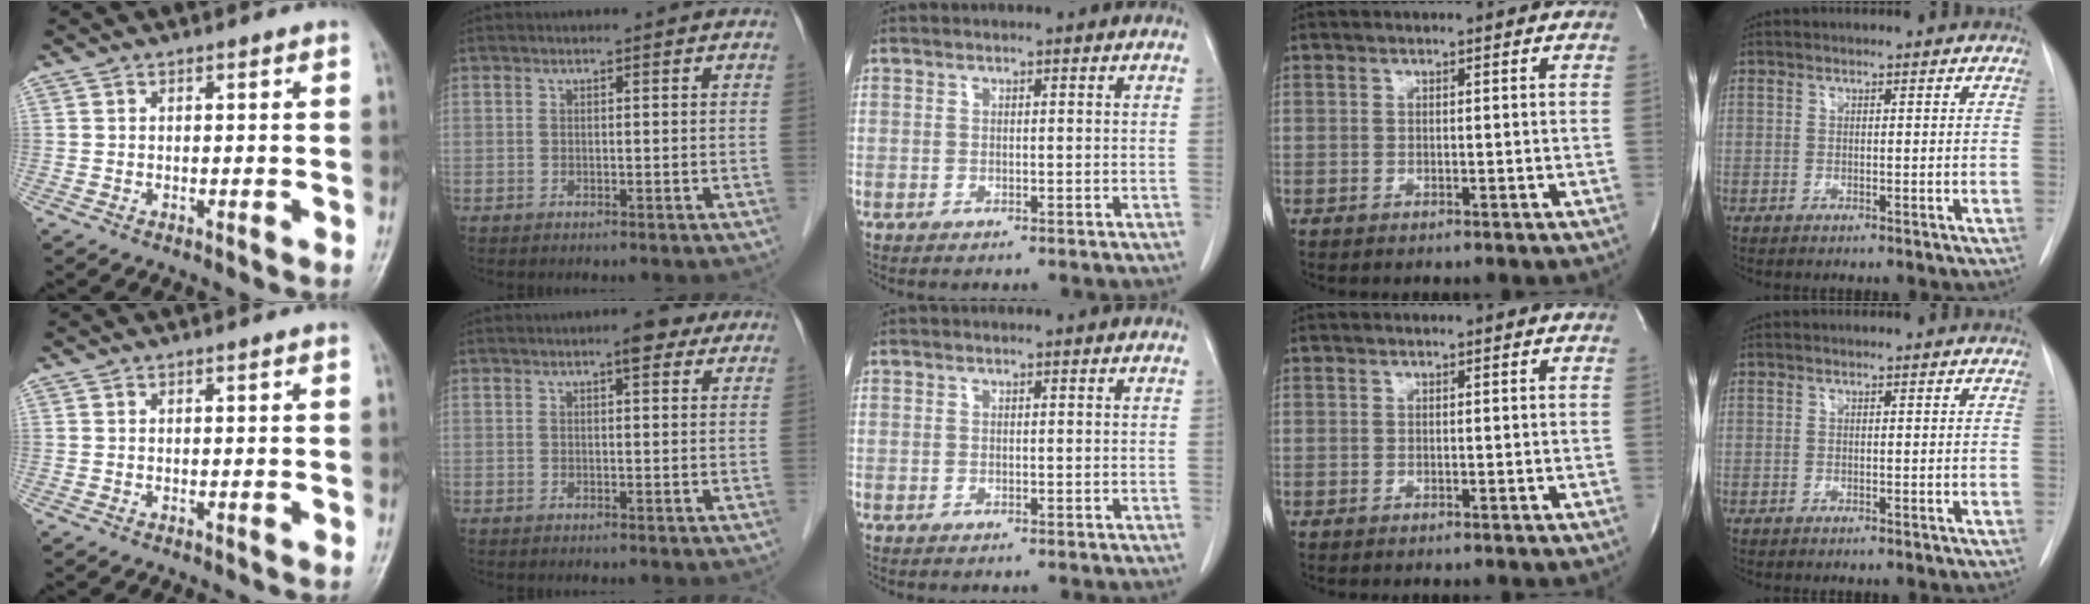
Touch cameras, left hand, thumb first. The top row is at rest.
{"index": {"total": 3.3, "force": [2.0, 1.1, 2.4], "torque": [-0.032, 0.010, 0.023]}}